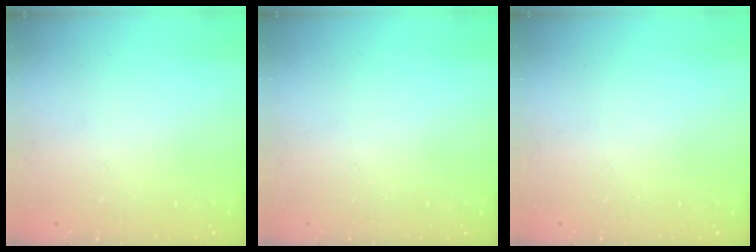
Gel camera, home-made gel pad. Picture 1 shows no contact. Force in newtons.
{"total": 0.0}
{"total": 0.0}